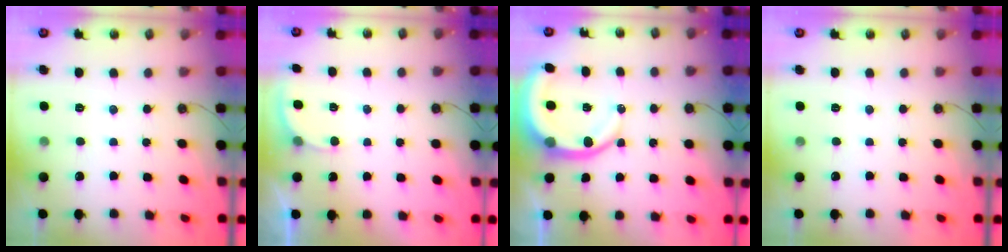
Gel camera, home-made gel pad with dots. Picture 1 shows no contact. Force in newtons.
{"total": 2.4, "press": 2.4, "slide": 0.2}
{"total": 10.7, "press": 10.6, "slide": 1.5}
{"total": 0.0}